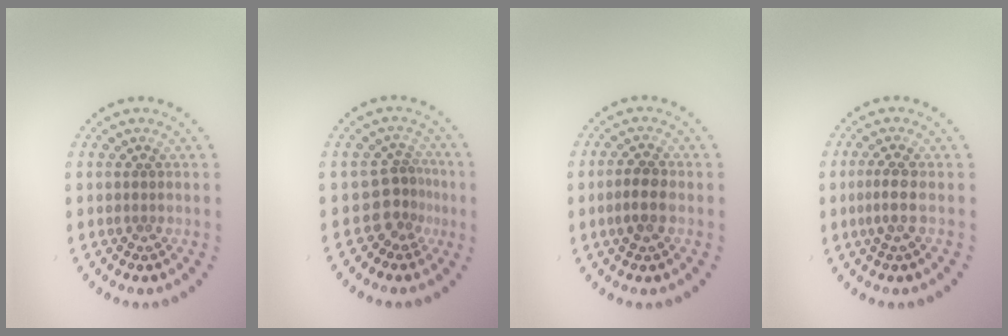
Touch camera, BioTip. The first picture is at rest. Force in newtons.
{"total": 2.8, "press": 1.8, "slide": 2.2}
{"total": 2.4, "press": 2.3, "slide": 0.5}
{"total": 1.7, "press": 1.3, "slide": 1.0}